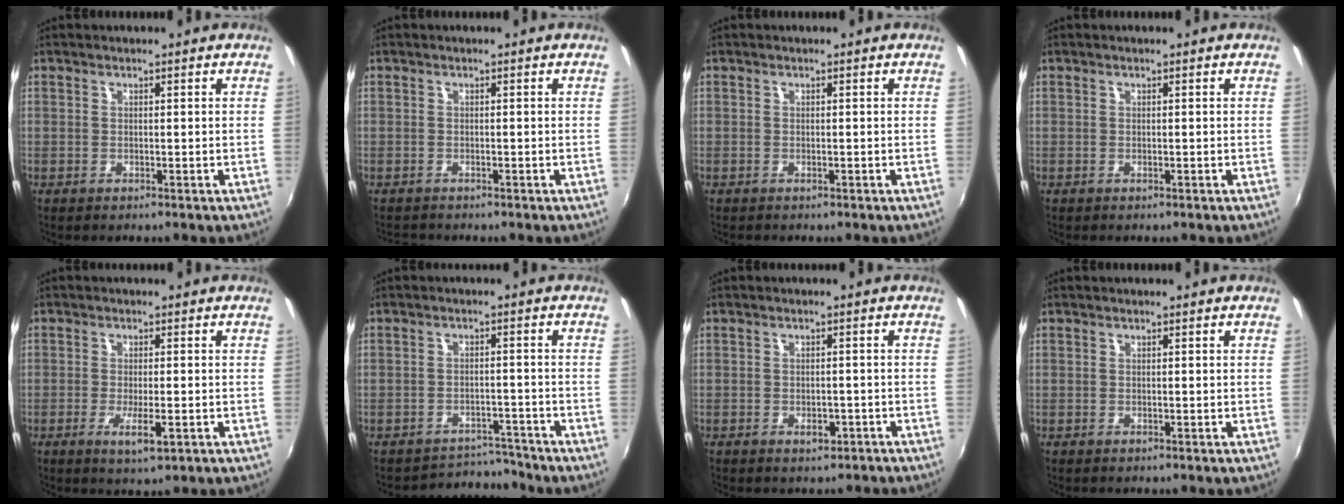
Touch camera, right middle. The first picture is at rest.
{"total": 1.7, "force": [-1.6, 0.6, 0.2], "torque": [-0.009, -0.007, -0.028]}
{"total": 0.5, "force": [-0.4, 0.4, 0.0], "torque": [-0.001, -0.002, -0.008]}
{"total": 0.0}
{"total": 4.2, "force": [-1.7, 1.0, 3.7], "torque": [-0.072, -0.013, -0.028]}
{"total": 6.2, "force": [-6.0, 1.3, -0.8], "torque": [0.008, 0.015, -0.090]}
{"total": 2.7, "force": [-1.9, 1.7, 1.1], "torque": [-0.020, -0.001, -0.020]}
{"total": 0.0}